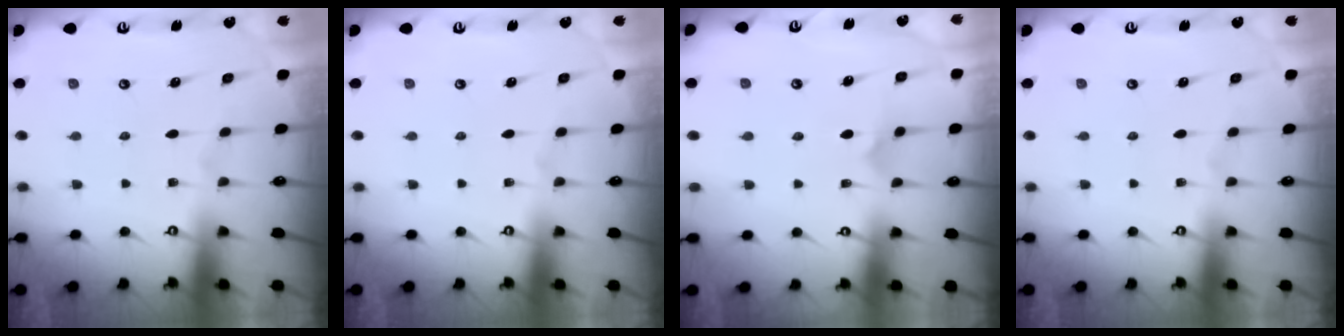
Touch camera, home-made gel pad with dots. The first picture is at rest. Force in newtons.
{"total": 0.0}
{"total": 5.2, "press": 5.2, "slide": 0.3}
{"total": 0.0}